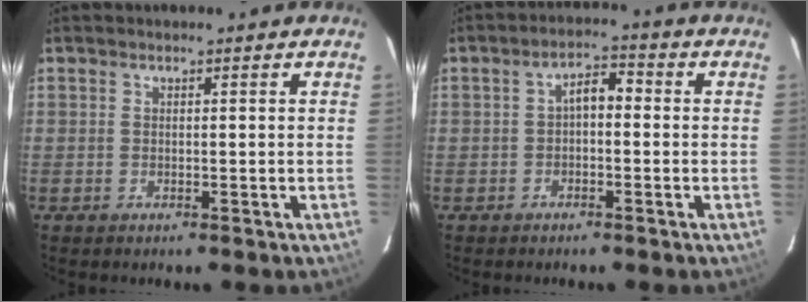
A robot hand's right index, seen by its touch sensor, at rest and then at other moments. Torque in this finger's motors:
{"motor_torque": [0.36, -0.28, 0.24, 0.07]}